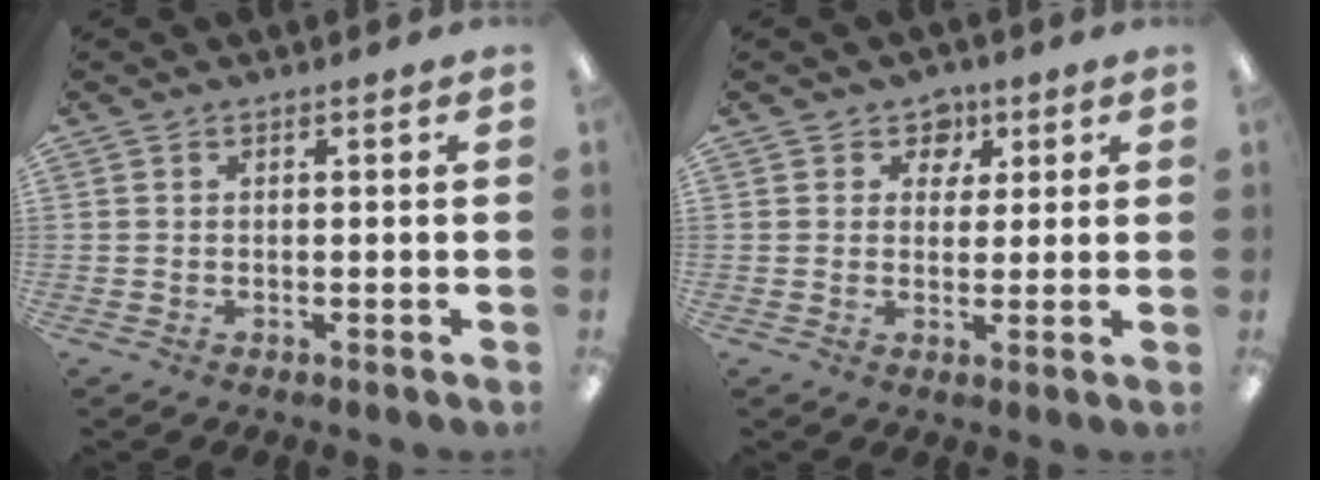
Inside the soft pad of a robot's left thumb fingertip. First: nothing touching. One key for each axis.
{"total": 4.8, "fx": 2.5, "fy": 4.0, "fz": 1.0, "tx": -0.004, "ty": -0.010, "tz": 0.040}